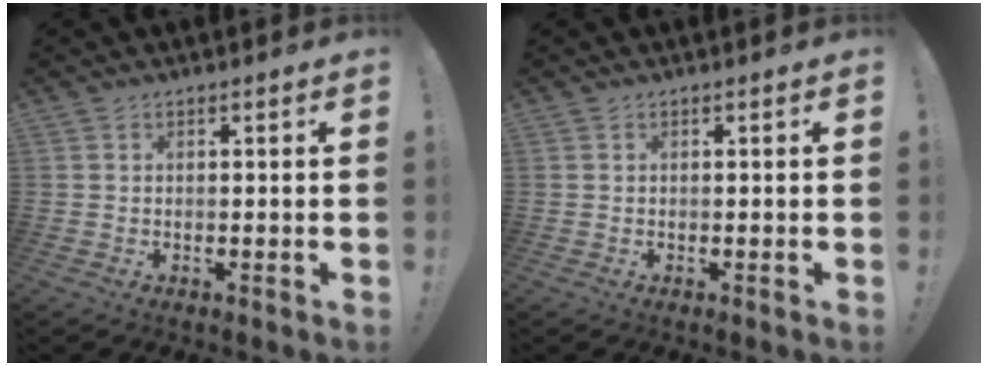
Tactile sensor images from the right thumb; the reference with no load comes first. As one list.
[{"total": 0.0}]